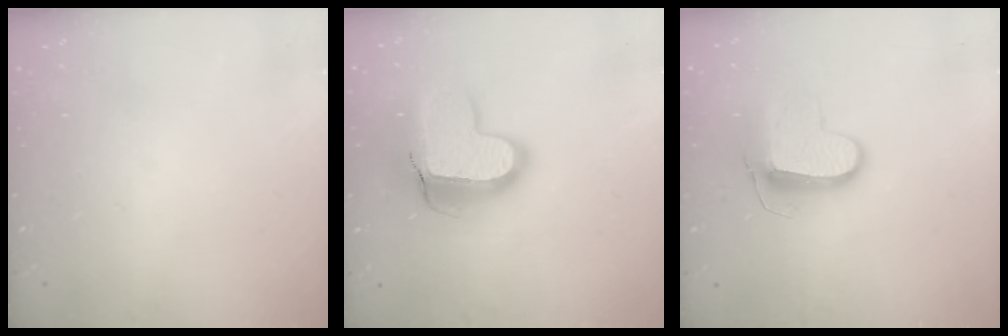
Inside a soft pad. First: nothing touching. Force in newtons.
{"total": 14.6, "press": 14.5, "slide": 1.1}
{"total": 11.2, "press": 11.2, "slide": 0.8}